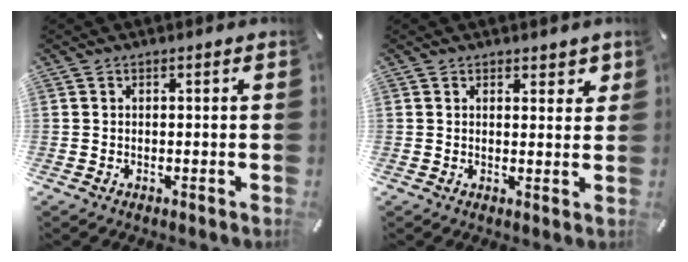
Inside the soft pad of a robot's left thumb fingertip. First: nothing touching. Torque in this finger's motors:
{"motor_torque": [-0.11, -0.05, 0.07, 0.10, -0.02]}